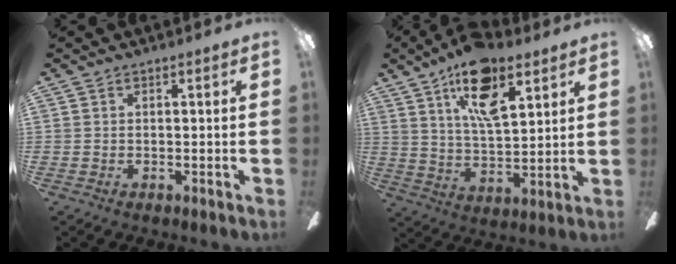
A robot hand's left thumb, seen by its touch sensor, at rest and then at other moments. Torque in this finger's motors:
{"motor_torque": [0.40, 0.44, 1.17, -1.57, 0.14]}